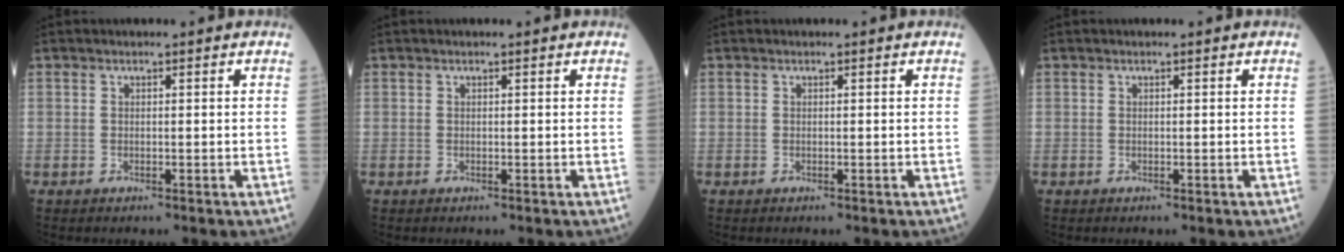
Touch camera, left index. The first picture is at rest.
{"total": 0.0}
{"total": 0.0}
{"total": 0.0}